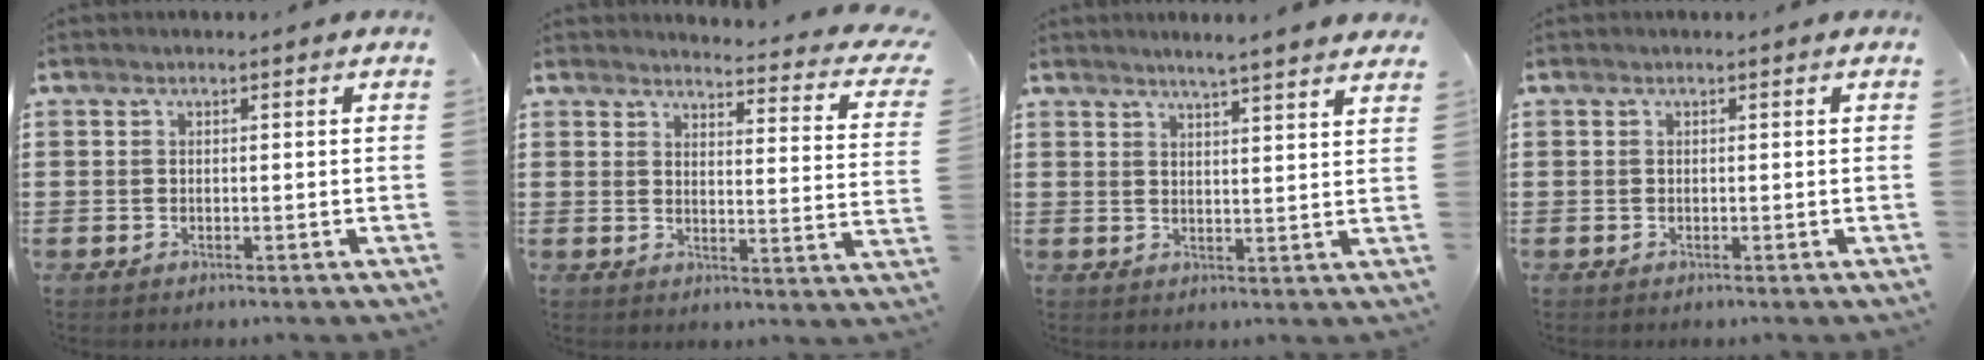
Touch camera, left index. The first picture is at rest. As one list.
[{"total": 3.5, "force": [3.3, -0.1, 1.2], "torque": [-0.025, -0.031, 0.051]}, {"total": 3.5, "force": [3.2, -0.9, 0.9], "torque": [-0.026, -0.015, 0.056]}, {"total": 0.0}]